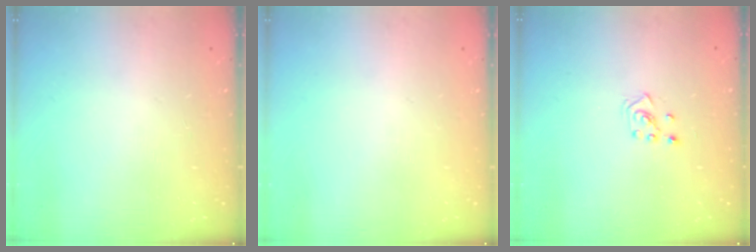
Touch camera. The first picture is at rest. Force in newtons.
{"total": 0.0}
{"total": 2.6, "press": 2.5, "slide": 0.6}